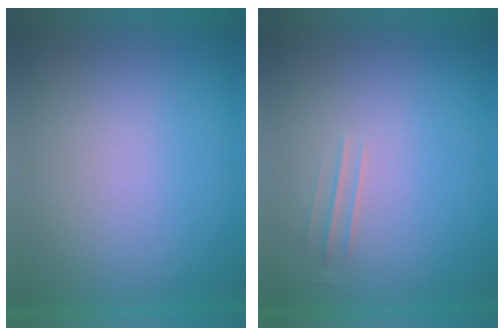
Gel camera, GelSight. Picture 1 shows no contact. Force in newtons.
{"total": 1.5}